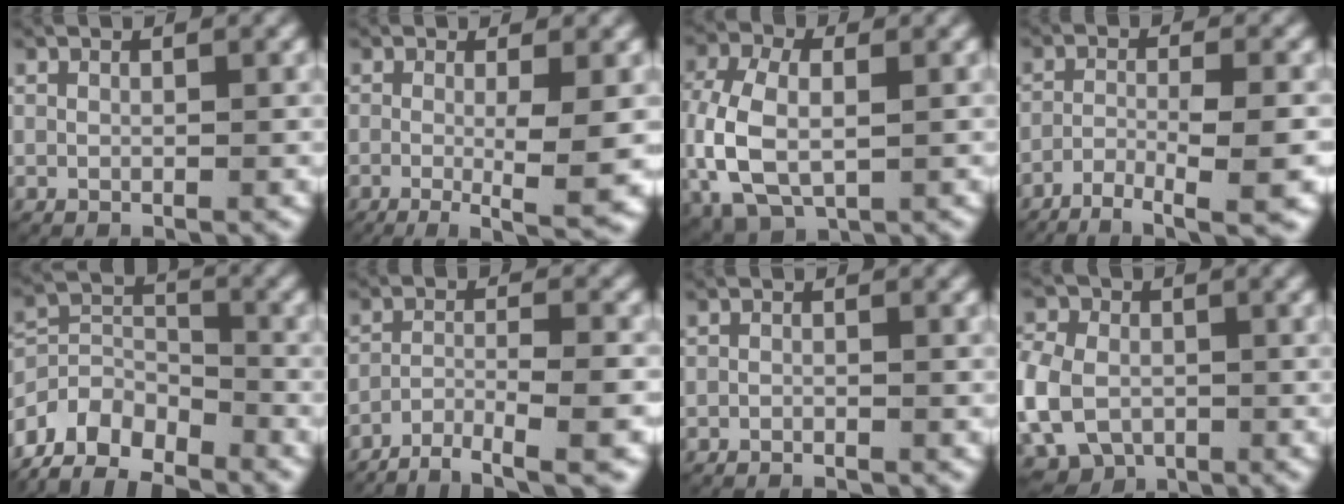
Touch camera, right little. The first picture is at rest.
{"total": 6.7, "force": [-4.1, 1.0, 5.2], "torque": [-0.081, -0.031, -0.053]}
{"total": 6.7, "force": [-0.4, 4.8, 4.6], "torque": [-0.135, -0.017, 0.008]}
{"total": 7.9, "force": [-6.2, 1.6, 4.7], "torque": [-0.071, -0.023, -0.087]}
{"total": 12.9, "force": [-8.0, 8.8, 4.8], "torque": [-0.089, -0.046, -0.128]}
{"total": 8.5, "force": [-7.2, 2.2, 4.0], "torque": [-0.066, -0.024, -0.105]}
{"total": 1.2, "force": [-1.2, 0.2, 0.2], "torque": [-0.005, -0.006, -0.020]}
{"total": 7.1, "force": [-2.2, 5.9, 3.3], "torque": [-0.083, -0.029, -0.028]}